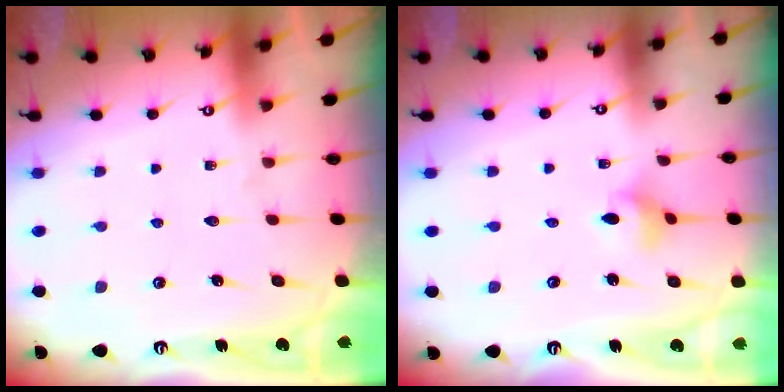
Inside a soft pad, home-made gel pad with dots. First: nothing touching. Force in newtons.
{"total": 3.1, "press": 3.1, "slide": 0.4}